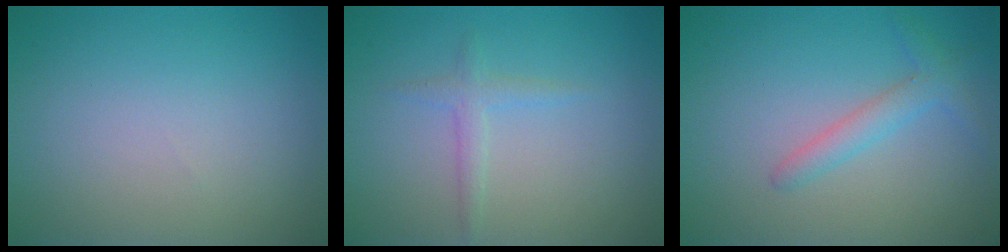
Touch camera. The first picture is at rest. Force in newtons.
{"total": 1.4, "press": 1.4, "slide": 0.1}
{"total": 2.2, "press": 2.2, "slide": 0.1}